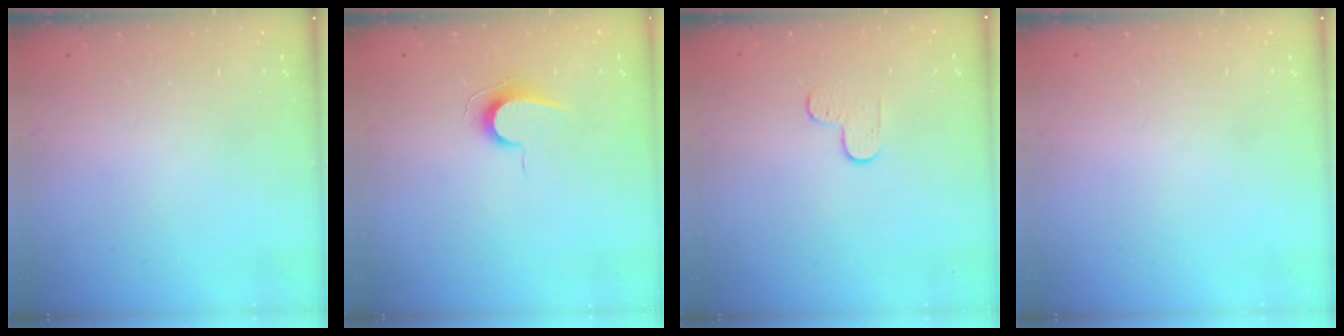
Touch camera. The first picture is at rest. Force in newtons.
{"total": 7.0, "press": 7.0, "slide": 0.7}
{"total": 5.5, "press": 5.5, "slide": 0.5}
{"total": 0.0}